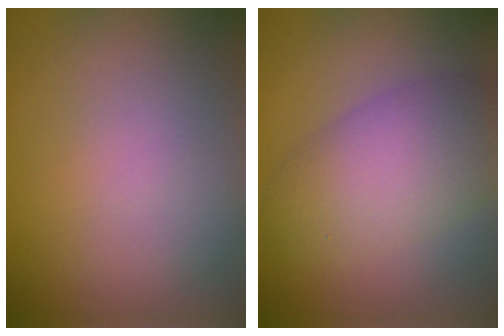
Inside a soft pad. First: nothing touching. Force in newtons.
{"total": 6.4, "press": 6.4, "slide": 0.2}